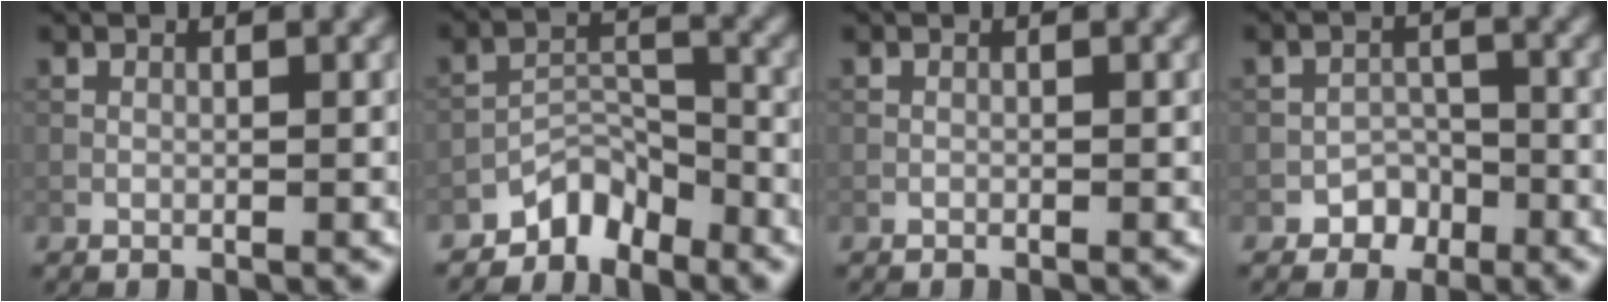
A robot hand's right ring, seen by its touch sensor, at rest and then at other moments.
{"total": 3.7, "force": [-3.2, 1.5, 0.9], "torque": [-0.003, 0.011, -0.065]}
{"total": 0.0}
{"total": 2.2, "force": [-1.5, 1.6, 0.3], "torque": [0.005, 0.011, -0.023]}